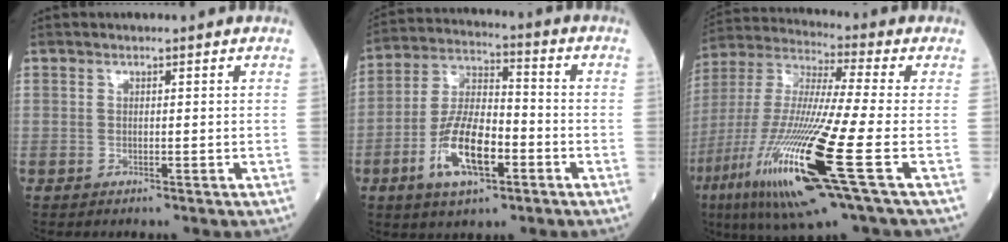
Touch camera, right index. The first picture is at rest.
{"total": 12.1, "force": [-4.7, 4.4, 10.3], "torque": [-0.211, 0.003, -0.086]}
{"total": 22.6, "force": [-8.1, 0.8, 21.0], "torque": [-0.450, -0.046, -0.157]}